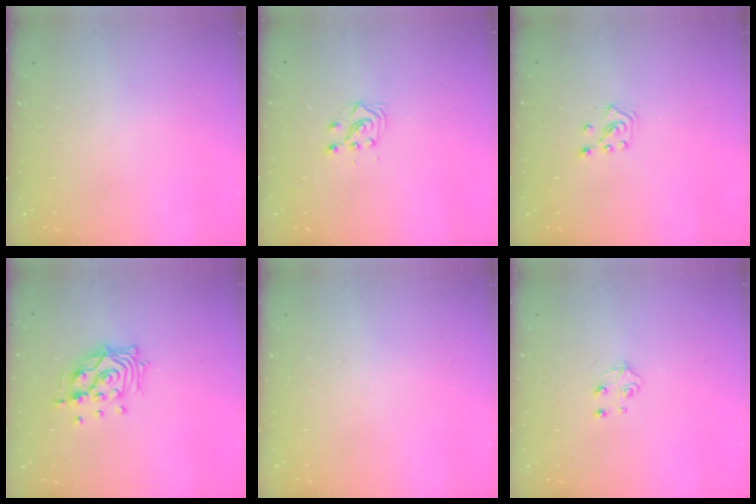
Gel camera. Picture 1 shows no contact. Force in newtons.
{"total": 3.7, "press": 3.6, "slide": 0.9}
{"total": 3.8, "press": 3.8, "slide": 0.3}
{"total": 12.8, "press": 12.7, "slide": 1.6}
{"total": 0.0}
{"total": 4.9, "press": 4.8, "slide": 0.6}